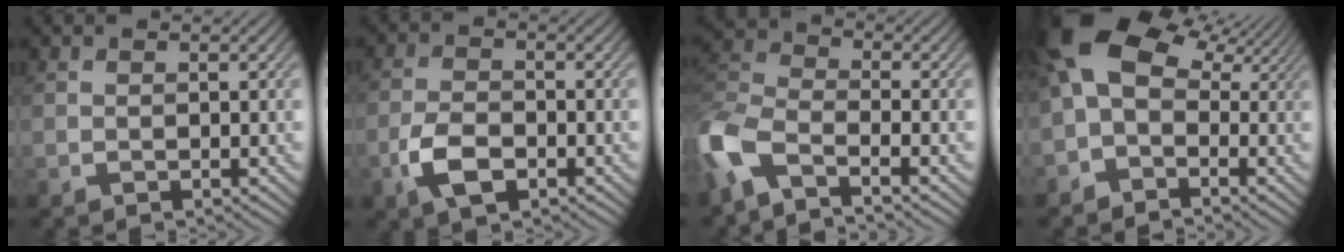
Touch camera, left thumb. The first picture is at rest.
{"total": 5.1, "force": [-2.6, 2.6, 3.6], "torque": [-0.081, -0.004, -0.060]}
{"total": 8.9, "force": [-5.3, 3.3, 6.3], "torque": [-0.150, -0.009, -0.125]}
{"total": 10.5, "force": [1.7, 6.8, 7.7], "torque": [-0.169, 0.011, 0.024]}